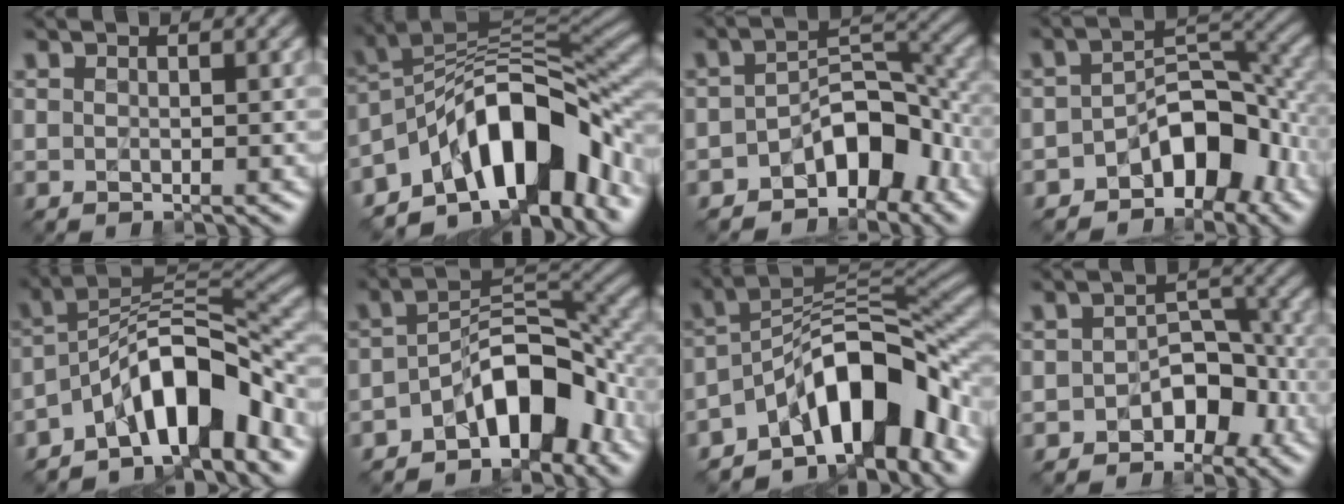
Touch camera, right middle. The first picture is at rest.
{"total": 12.3, "force": [-6.3, 5.8, 8.9], "torque": [-0.112, 0.016, -0.122]}
{"total": 6.8, "force": [-3.9, 3.7, 4.2], "torque": [-0.042, 0.005, -0.073]}
{"total": 7.6, "force": [-4.1, 4.2, 4.8], "torque": [-0.048, 0.005, -0.073]}
{"total": 9.1, "force": [-5.2, 3.2, 6.7], "torque": [-0.085, 0.017, -0.102]}
{"total": 8.6, "force": [-4.6, 4.1, 6.0], "torque": [-0.067, 0.013, -0.086]}
{"total": 11.0, "force": [-6.1, 4.6, 7.9], "torque": [-0.097, 0.018, -0.117]}
{"total": 4.4, "force": [-2.2, 2.9, 2.5], "torque": [-0.018, 0.006, -0.036]}